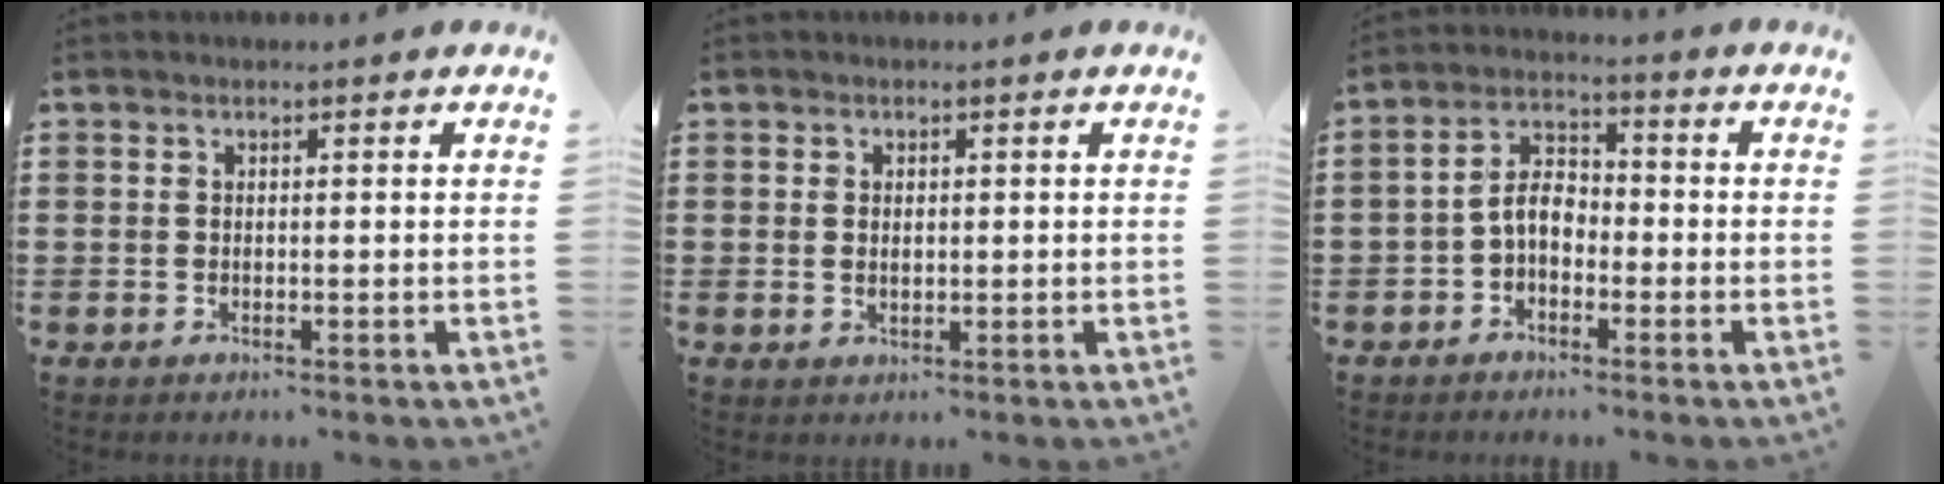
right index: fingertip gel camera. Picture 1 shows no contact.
{"total": 1.0, "force": [0.3, 0.7, 0.6], "torque": [-0.013, 0.005, 0.006]}
{"total": 4.7, "force": [-1.5, 2.9, 3.5], "torque": [-0.079, 0.008, -0.034]}